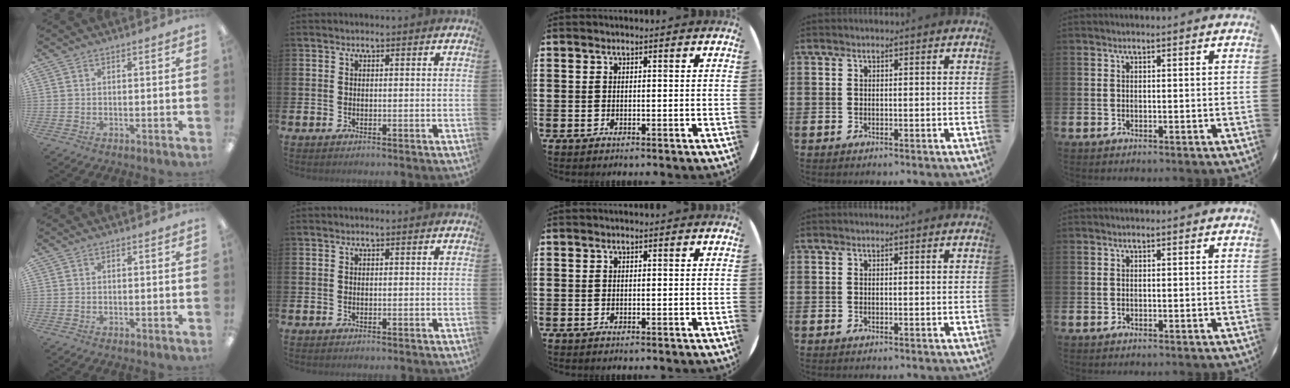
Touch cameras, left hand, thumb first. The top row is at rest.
{}